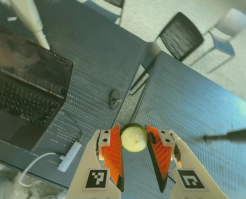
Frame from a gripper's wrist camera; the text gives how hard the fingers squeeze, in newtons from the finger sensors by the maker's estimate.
{"total": 8.1, "left": 7.8, "right": 8.3}